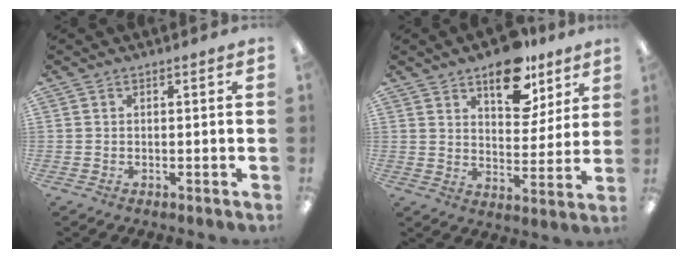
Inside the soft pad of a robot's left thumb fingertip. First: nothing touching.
{"total": 13.2, "force": [9.3, 6.8, 6.5], "torque": [-0.077, -0.051, 0.161]}